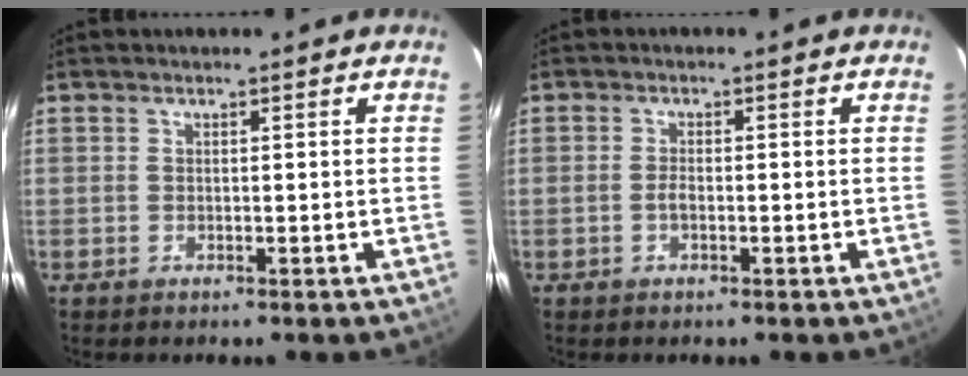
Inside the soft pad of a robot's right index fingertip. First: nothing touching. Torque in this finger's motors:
{"motor_torque": [0.66, 0.23, 0.18, 0.01]}